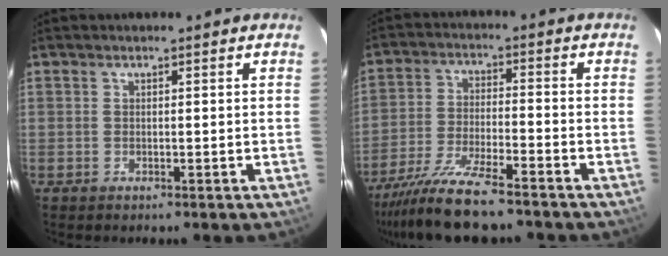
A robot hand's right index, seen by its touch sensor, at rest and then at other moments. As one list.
[{"total": 10.9, "force": [-9.1, 0.4, 5.9], "torque": [-0.106, -0.026, -0.158]}]